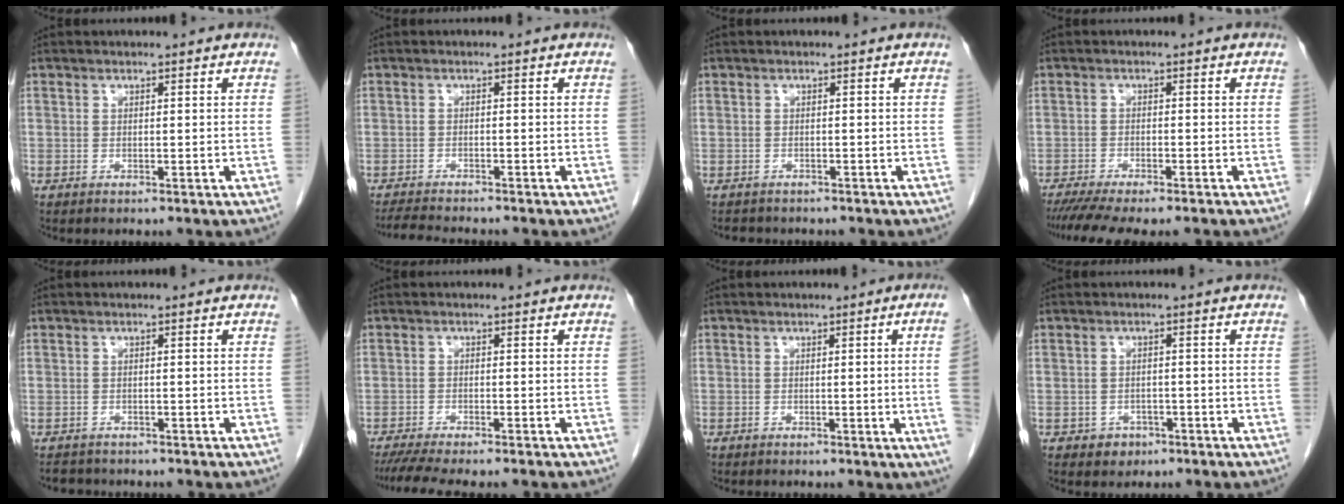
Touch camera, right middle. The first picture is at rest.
{"total": 5.4, "force": [-5.0, 0.3, 2.0], "torque": [-0.031, -0.016, -0.081]}
{"total": 3.4, "force": [-3.0, 1.4, 0.9], "torque": [-0.016, -0.003, -0.036]}
{"total": 9.2, "force": [-7.6, 1.2, 4.9], "torque": [-0.066, -0.012, -0.116]}
{"total": 3.2, "force": [-2.9, 1.3, 0.4], "torque": [-0.008, -0.005, -0.042]}
{"total": 8.8, "force": [-7.5, 0.8, 4.5], "torque": [-0.061, -0.013, -0.115]}
{"total": 5.5, "force": [-0.4, -2.1, 5.1], "torque": [-0.056, -0.010, -0.006]}
{"total": 2.4, "force": [-1.3, 1.9, 0.5], "torque": [-0.005, 0.008, -0.013]}